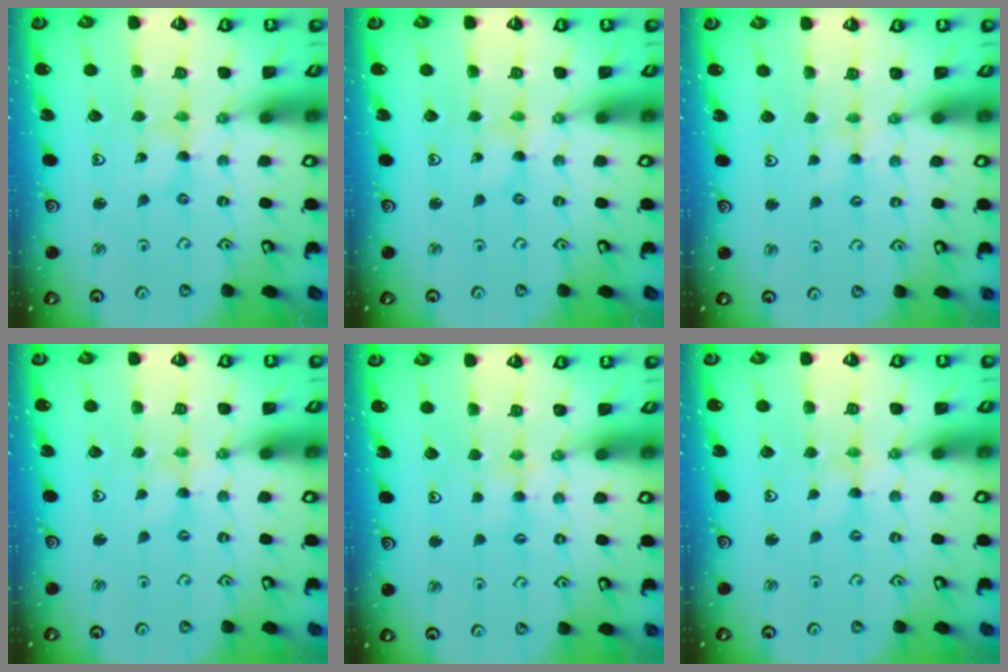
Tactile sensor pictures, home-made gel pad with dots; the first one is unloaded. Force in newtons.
{"total": 0.0}
{"total": 3.0, "press": 3.0, "slide": 0.4}
{"total": 2.3, "press": 2.3, "slide": 0.3}
{"total": 4.8, "press": 4.8, "slide": 0.4}
{"total": 2.3, "press": 2.3, "slide": 0.3}